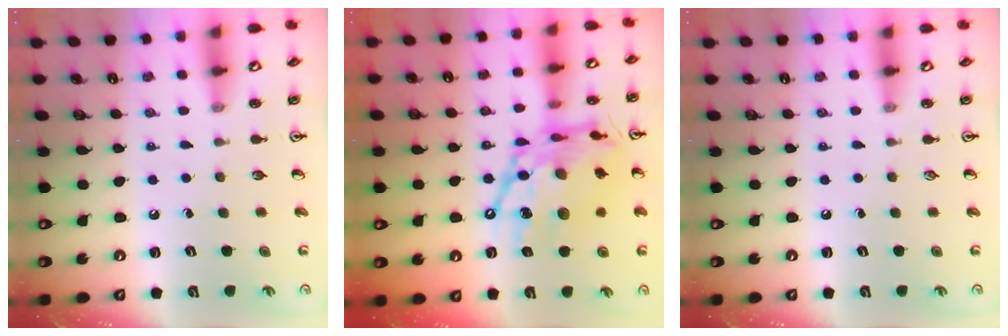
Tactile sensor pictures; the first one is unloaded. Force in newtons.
{"total": 19.2, "press": 19.1, "slide": 1.6}
{"total": 0.0}